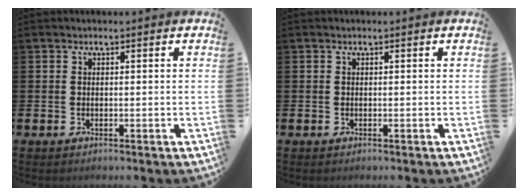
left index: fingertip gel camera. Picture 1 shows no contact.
{"total": 0.0}